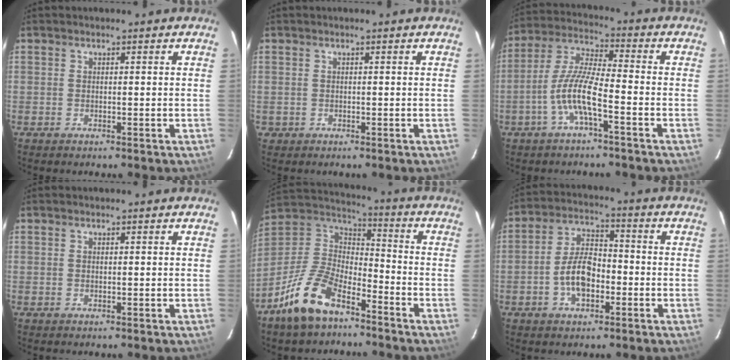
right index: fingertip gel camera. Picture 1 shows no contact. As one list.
[{"total": 1.1, "force": [-0.2, 1.1, 0.0], "torque": [0.001, 0.003, 0.001]}, {"total": 8.8, "force": [-3.8, 1.2, 7.9], "torque": [-0.176, 0.006, -0.076]}, {"total": 0.0}, {"total": 15.7, "force": [-10.2, 7.3, 9.5], "torque": [-0.205, 0.009, -0.192]}, {"total": 8.4, "force": [-2.7, 4.4, 6.7], "torque": [-0.132, 0.016, -0.044]}]